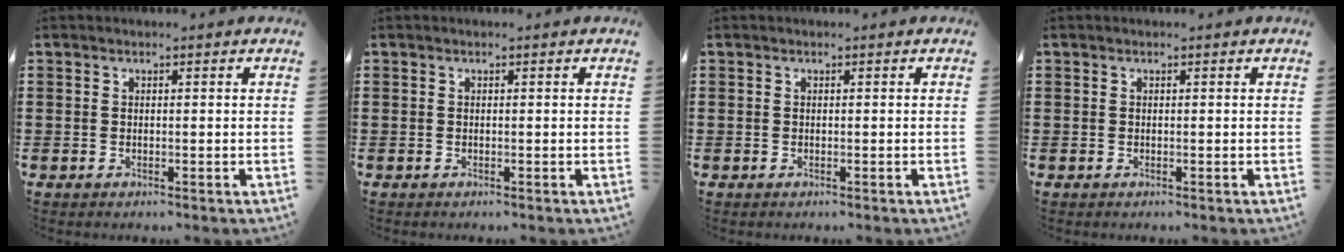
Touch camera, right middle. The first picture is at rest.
{"total": 0.0}
{"total": 0.0}
{"total": 0.0}